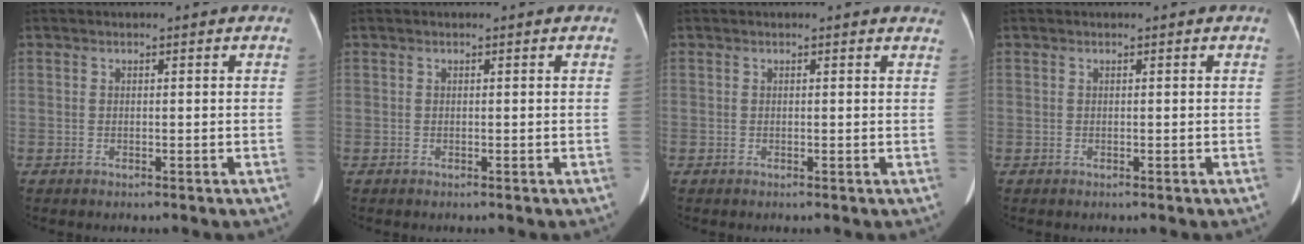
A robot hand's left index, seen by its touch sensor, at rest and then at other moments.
{"total": 0.0}
{"total": 2.7, "force": [2.6, 0.7, 0.4], "torque": [-0.002, -0.007, 0.006]}
{"total": 0.0}